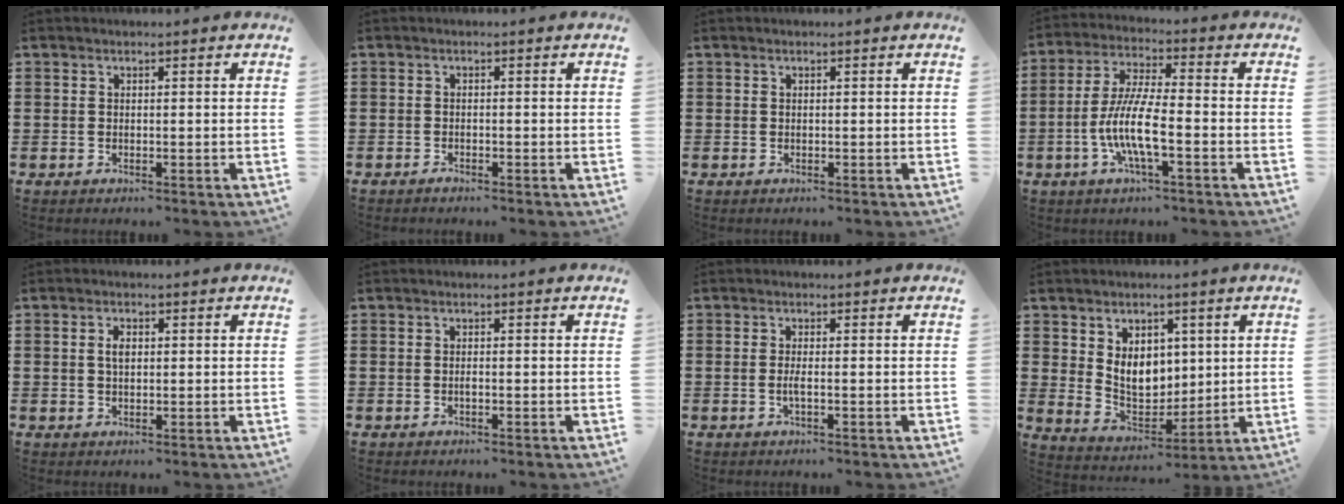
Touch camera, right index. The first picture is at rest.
{"total": 0.7, "force": [-0.7, 0.1, 0.1], "torque": [-0.004, -0.001, -0.015]}
{"total": 0.0}
{"total": 9.0, "force": [-2.8, 1.8, 8.3], "torque": [-0.186, -0.016, -0.060]}
{"total": 2.0, "force": [0.4, 1.0, 1.7], "torque": [-0.037, 0.007, 0.005]}
{"total": 0.6, "force": [-0.2, 0.1, 0.6], "torque": [-0.011, -0.003, -0.003]}
{"total": 1.6, "force": [-0.5, 0.1, 1.5], "torque": [-0.035, -0.004, -0.011]}
{"total": 7.5, "force": [2.0, 5.6, 4.6], "torque": [-0.080, 0.005, 0.037]}